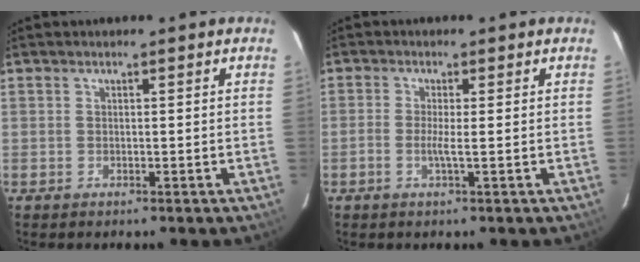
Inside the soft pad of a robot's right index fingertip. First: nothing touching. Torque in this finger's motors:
{"motor_torque": [-0.06, -0.01, -0.07, 0.01]}